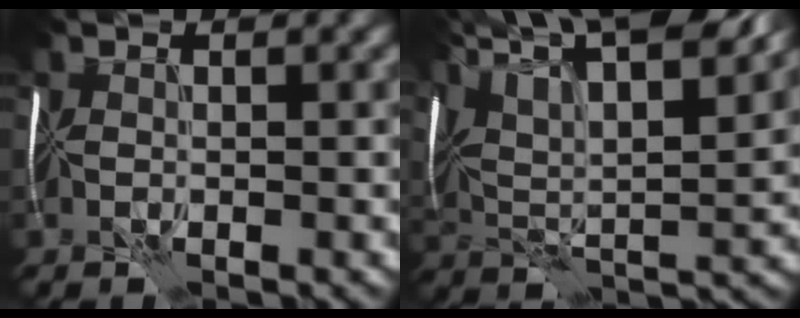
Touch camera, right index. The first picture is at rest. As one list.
[{"total": 17.1, "force": [11.2, 5.3, 11.7], "torque": [-0.216, 0.047, 0.158]}]